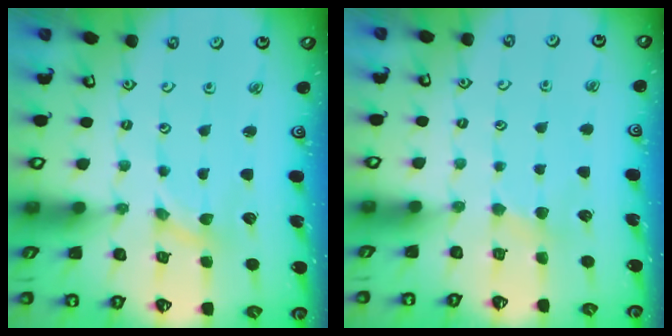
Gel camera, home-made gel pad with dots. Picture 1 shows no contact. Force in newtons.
{"total": 2.3, "press": 2.2, "slide": 0.3}